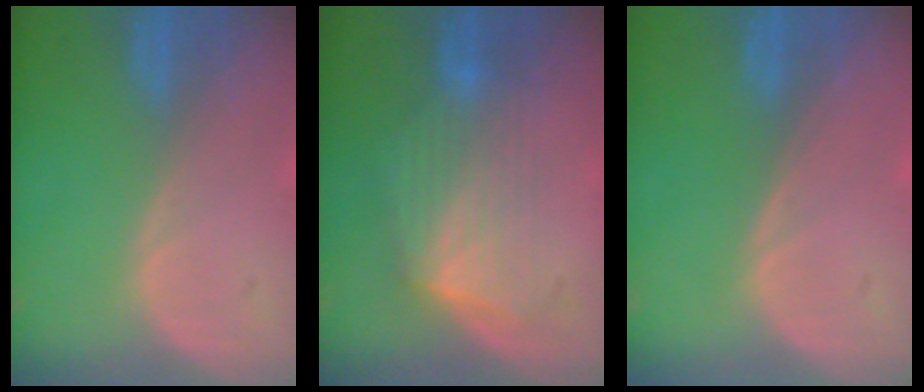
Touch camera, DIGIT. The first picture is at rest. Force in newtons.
{"total": 6.4, "press": 6.3, "slide": 1.2}
{"total": 0.0}